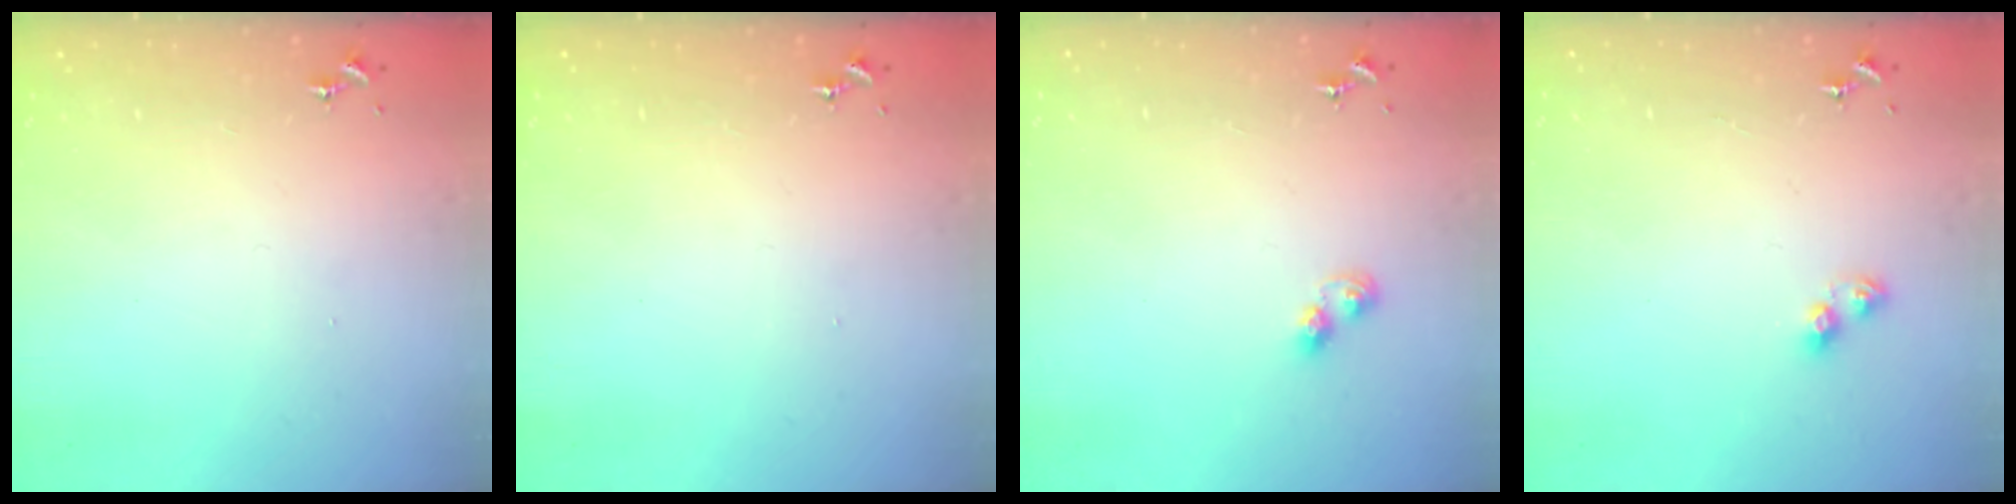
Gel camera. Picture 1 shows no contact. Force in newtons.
{"total": 1.3, "press": 1.0, "slide": 0.9}
{"total": 3.6, "press": 3.5, "slide": 0.4}
{"total": 5.0, "press": 4.9, "slide": 1.1}